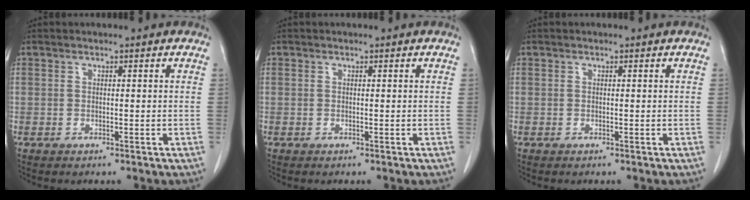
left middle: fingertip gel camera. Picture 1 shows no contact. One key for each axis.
{"total": 0.0}
{"total": 0.0}